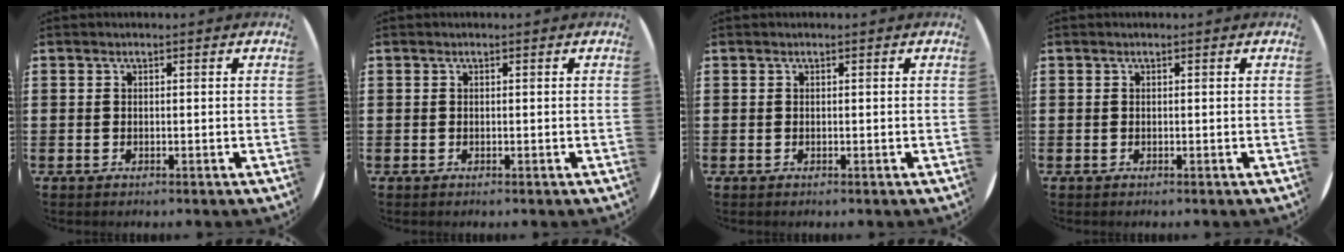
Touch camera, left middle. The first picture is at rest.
{"total": 0.0}
{"total": 0.0}
{"total": 0.0}